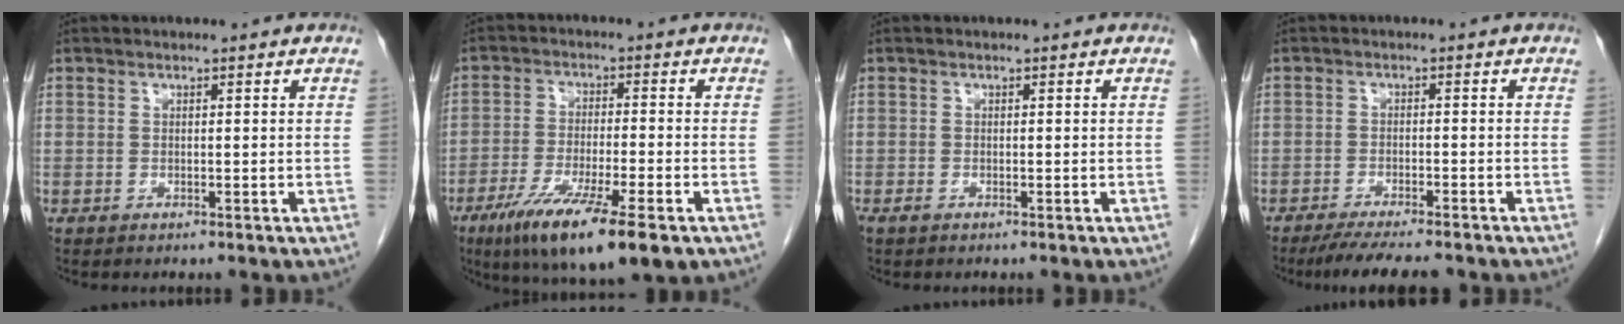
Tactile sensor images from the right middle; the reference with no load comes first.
{"total": 13.8, "force": [-8.1, 1.7, 11.1], "torque": [-0.181, -0.037, -0.132]}
{"total": 0.6, "force": [-0.4, 0.3, 0.4], "torque": [-0.011, -0.001, -0.006]}
{"total": 8.7, "force": [-7.4, 0.8, 4.5], "torque": [-0.067, -0.020, -0.113]}